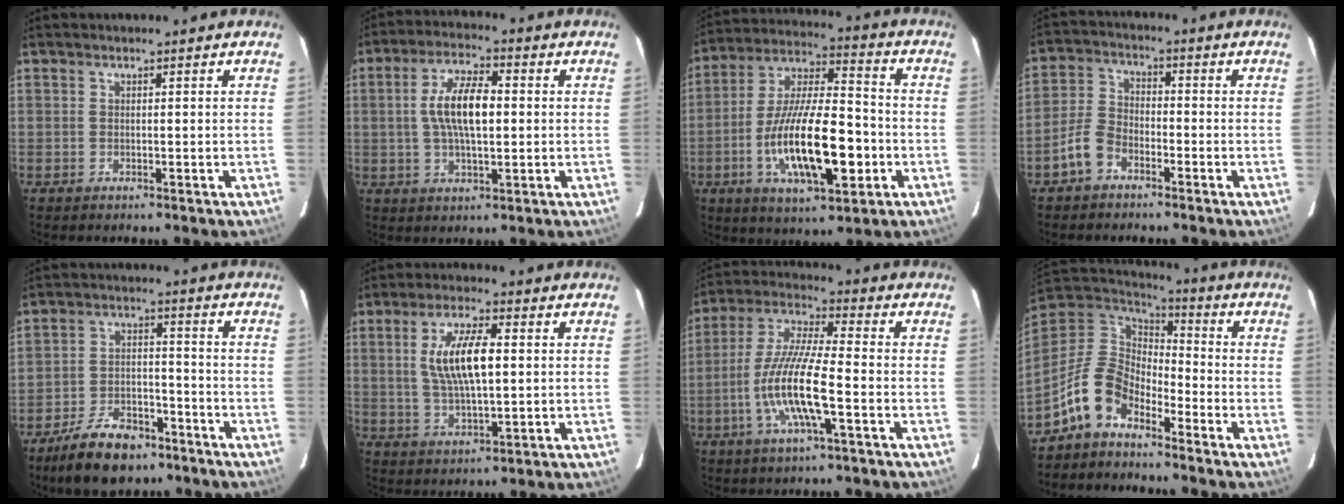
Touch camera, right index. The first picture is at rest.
{"total": 9.6, "force": [0.6, 3.5, 8.9], "torque": [-0.169, 0.011, 0.011]}
{"total": 19.5, "force": [-5.6, 6.7, 17.5], "torque": [-0.328, -0.005, -0.092]}
{"total": 5.8, "force": [-3.8, 3.3, 2.9], "torque": [-0.070, 0.016, -0.079]}
{"total": 12.6, "force": [-9.2, 6.0, 6.2], "torque": [-0.139, 0.009, -0.146]}
{"total": 10.5, "force": [1.5, 3.4, 9.8], "torque": [-0.187, 0.005, 0.033]}
{"total": 13.3, "force": [-4.1, 2.0, 12.4], "torque": [-0.256, -0.006, -0.081]}
{"total": 11.2, "force": [-7.1, 6.2, 6.0], "torque": [-0.129, 0.018, -0.143]}